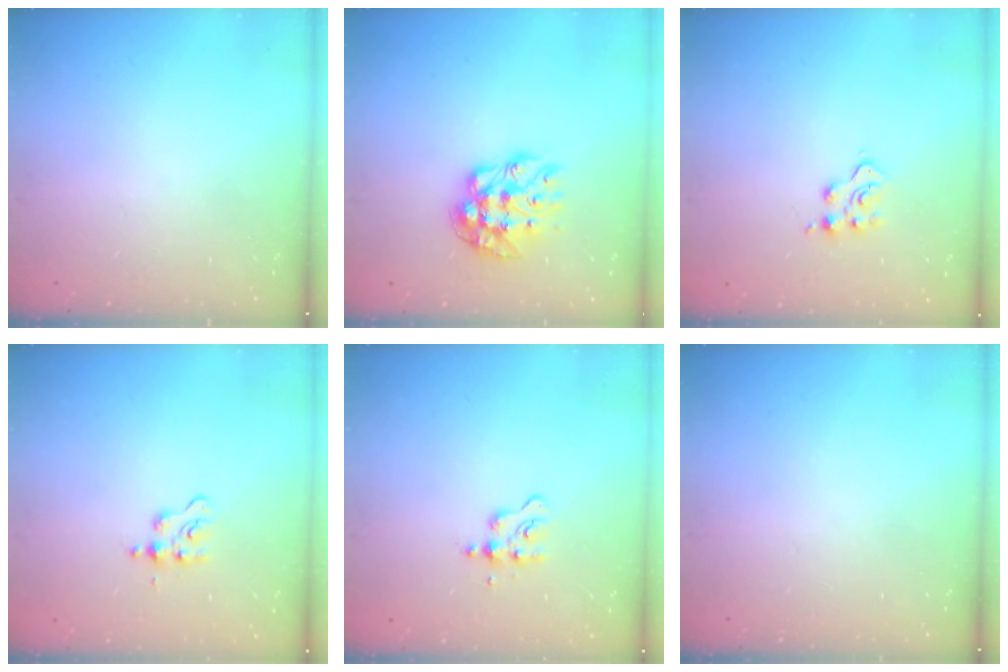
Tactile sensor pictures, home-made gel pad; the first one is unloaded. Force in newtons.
{"total": 10.9, "press": 10.9, "slide": 0.3}
{"total": 4.2, "press": 4.2, "slide": 0.6}
{"total": 4.4, "press": 4.3, "slide": 0.9}
{"total": 6.0, "press": 5.9, "slide": 0.8}
{"total": 0.0}